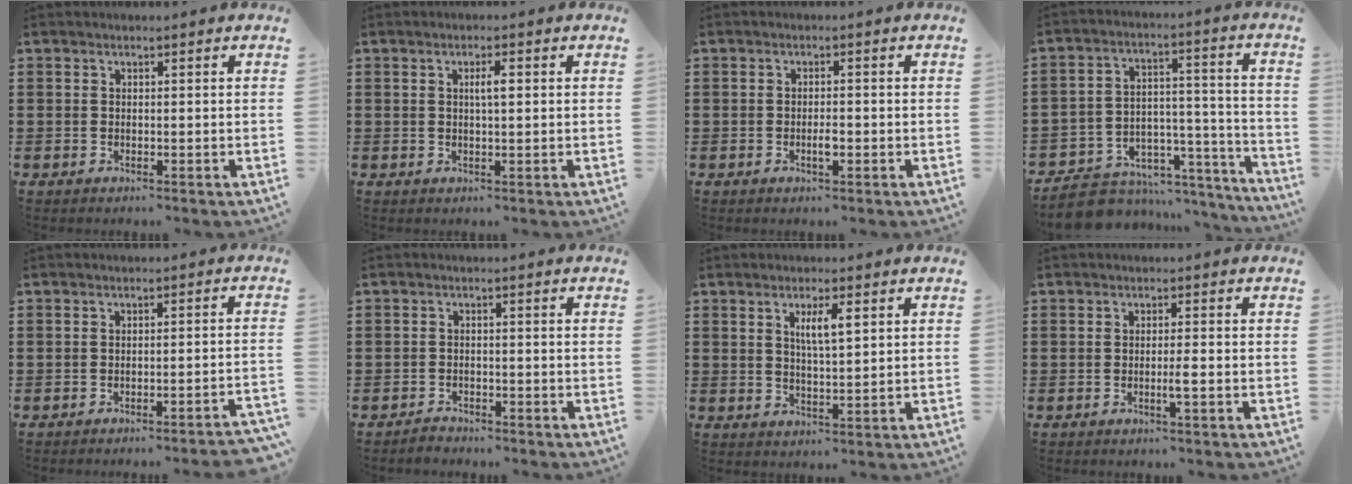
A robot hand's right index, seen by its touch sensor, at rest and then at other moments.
{"total": 2.4, "force": [0.5, 0.5, 2.3], "torque": [-0.044, 0.005, 0.006]}
{"total": 2.2, "force": [-0.7, 0.6, 2.0], "torque": [-0.043, -0.002, -0.015]}
{"total": 6.1, "force": [-5.1, 3.3, 1.1], "torque": [-0.024, 0.009, -0.092]}
{"total": 2.3, "force": [-2.1, -0.6, 0.8], "torque": [-0.015, -0.006, -0.043]}
{"total": 1.7, "force": [-1.6, 0.3, 0.0], "torque": [-0.004, 0.003, -0.036]}
{"total": 3.8, "force": [1.4, 0.8, 3.5], "torque": [-0.071, 0.007, 0.021]}
{"total": 1.9, "force": [-0.7, 0.0, 1.8], "torque": [-0.030, -0.001, -0.013]}